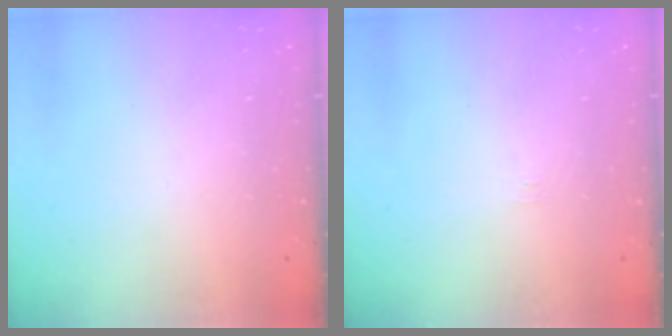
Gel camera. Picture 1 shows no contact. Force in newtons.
{"total": 3.9, "press": 3.8, "slide": 0.5}